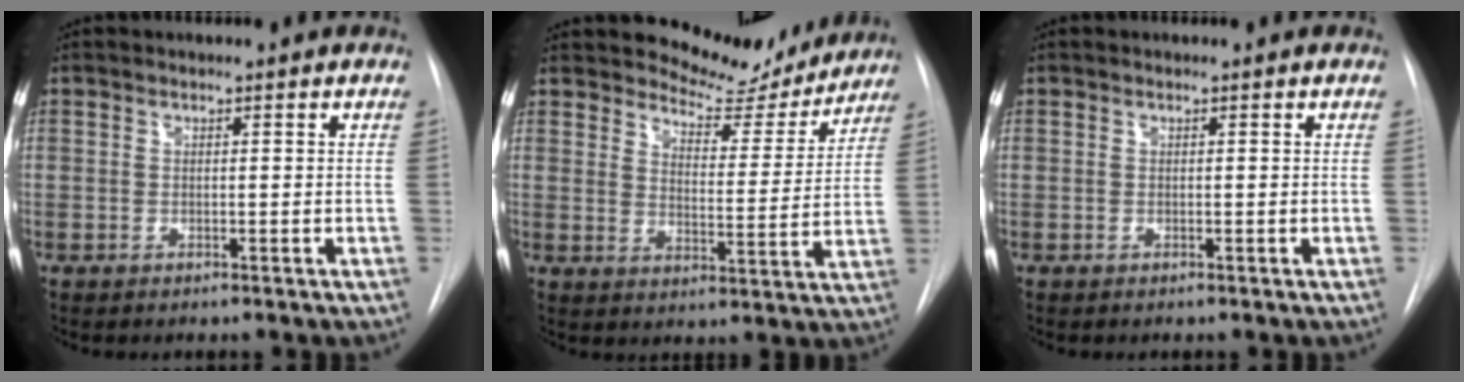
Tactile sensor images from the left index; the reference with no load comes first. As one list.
[{"total": 10.2, "force": [9.9, 2.6, 0.9], "torque": [-0.007, -0.028, 0.133]}, {"total": 0.0}]